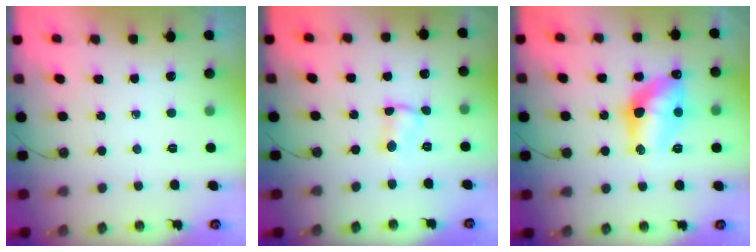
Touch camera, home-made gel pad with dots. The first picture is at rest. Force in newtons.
{"total": 1.9, "press": 1.9, "slide": 0.4}
{"total": 12.8, "press": 12.8, "slide": 0.9}